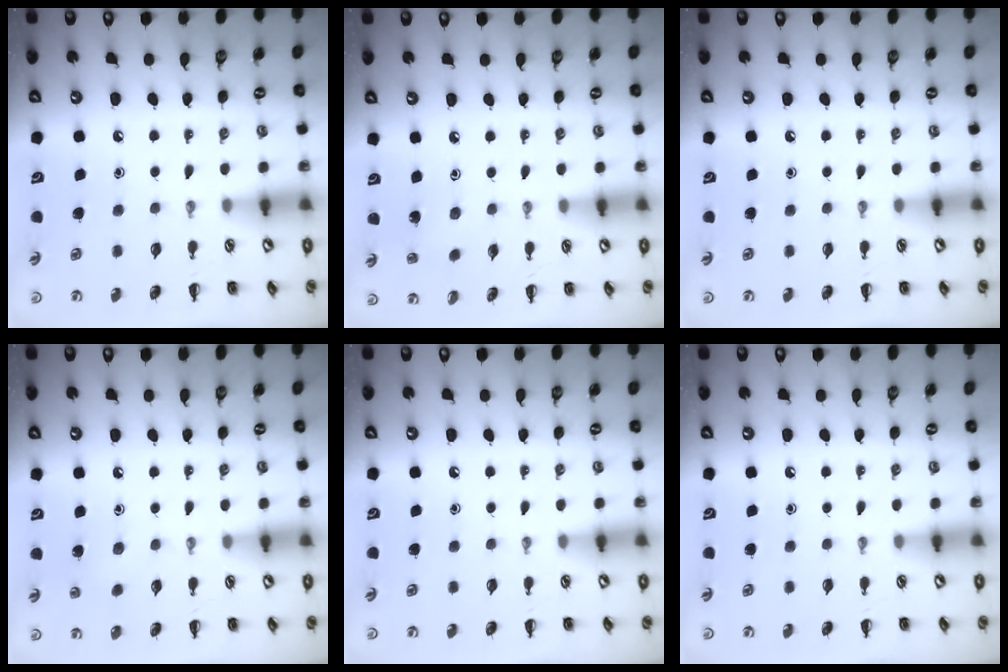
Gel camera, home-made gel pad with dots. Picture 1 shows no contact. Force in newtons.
{"total": 1.1, "press": 1.0, "slide": 0.5}
{"total": 0.0}
{"total": 6.1, "press": 5.8, "slide": 1.8}
{"total": 0.0}
{"total": 0.0}